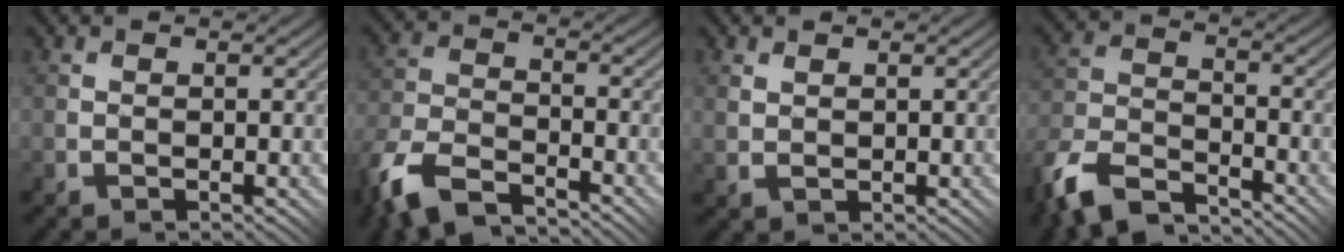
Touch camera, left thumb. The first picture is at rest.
{"total": 9.6, "force": [-7.4, 3.8, 4.7], "torque": [-0.115, -0.011, -0.154]}
{"total": 1.5, "force": [0.9, 0.9, 0.8], "torque": [-0.022, -0.002, 0.019]}
{"total": 9.9, "force": [-8.2, 3.5, 4.2], "torque": [-0.097, -0.005, -0.171]}